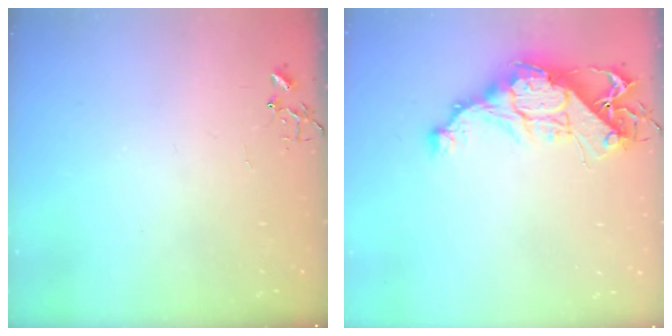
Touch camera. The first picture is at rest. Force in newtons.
{"total": 13.4, "press": 13.4, "slide": 1.1}